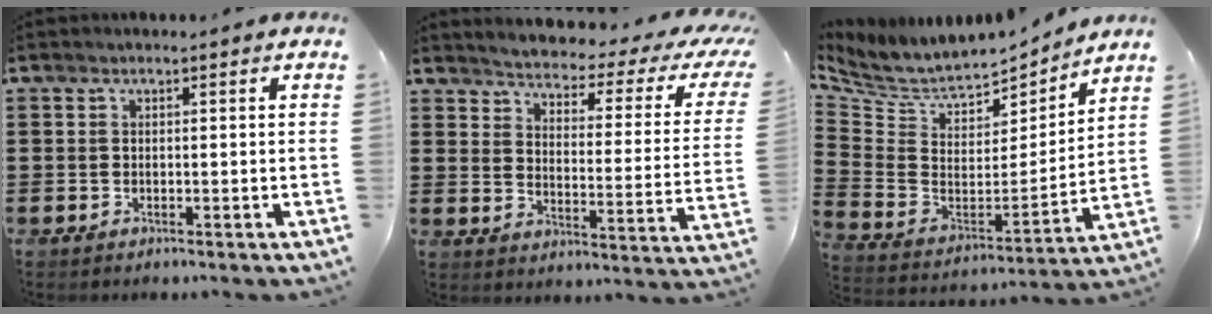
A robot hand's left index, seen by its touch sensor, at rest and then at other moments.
{"total": 3.0, "force": [2.4, 0.3, 1.7], "torque": [-0.049, -0.026, 0.031]}
{"total": 6.2, "force": [5.7, 1.6, 1.8], "torque": [-0.070, -0.052, 0.096]}